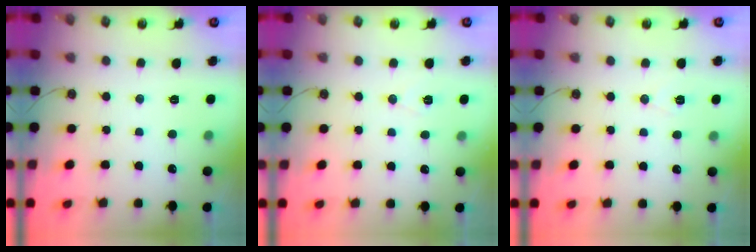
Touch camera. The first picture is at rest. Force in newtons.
{"total": 5.9, "press": 4.0, "slide": 4.4}
{"total": 5.9, "press": 4.0, "slide": 4.4}